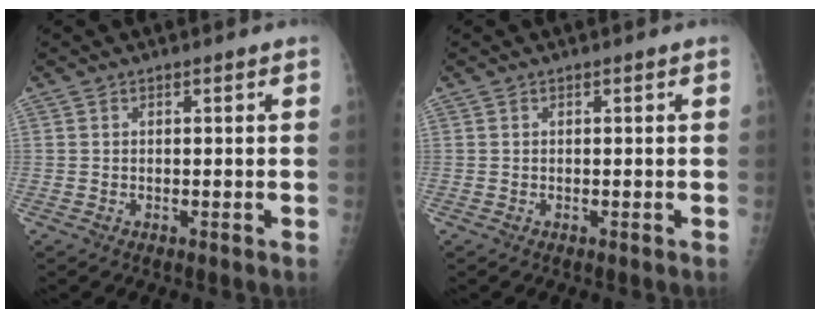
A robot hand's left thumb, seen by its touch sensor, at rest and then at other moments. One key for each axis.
{"total": 0.0}